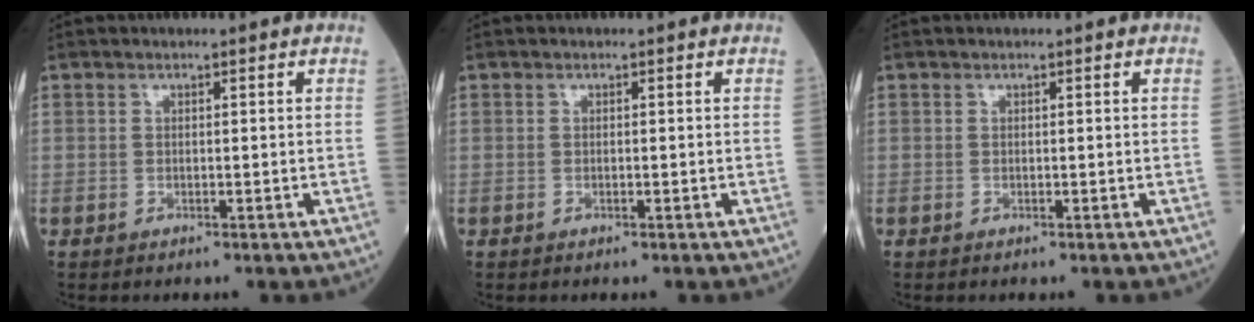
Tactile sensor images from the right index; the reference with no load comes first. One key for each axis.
{"total": 0.0}
{"total": 0.0}